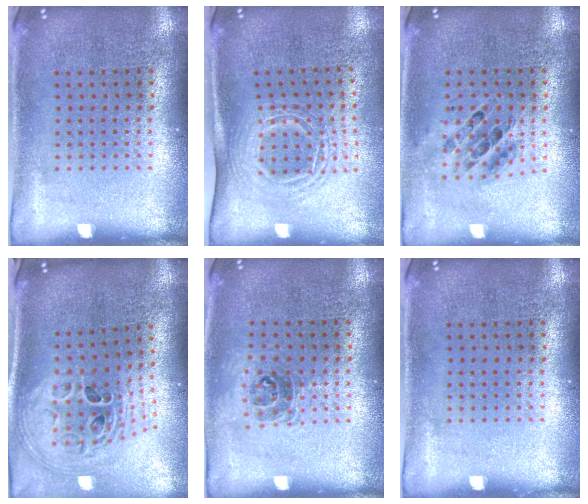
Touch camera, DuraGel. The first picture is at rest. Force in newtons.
{"total": 1.6, "press": 1.2, "slide": 1.1}
{"total": 0.7, "press": 0.7, "slide": 0.2}
{"total": 2.3, "press": 1.7, "slide": 1.6}
{"total": 1.0, "press": 0.9, "slide": 0.5}
{"total": 0.0}